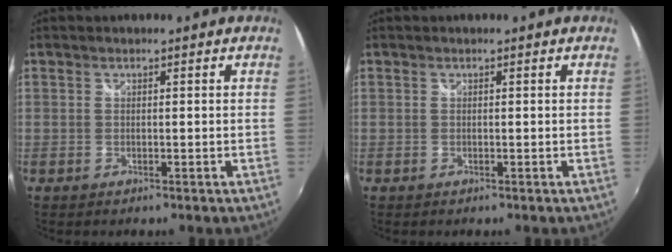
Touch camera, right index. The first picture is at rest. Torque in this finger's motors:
{"motor_torque": [-0.09, 0.02, 0.00, 0.01]}